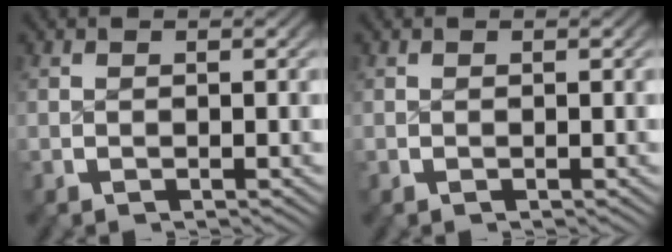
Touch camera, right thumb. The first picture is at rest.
{"total": 0.0}